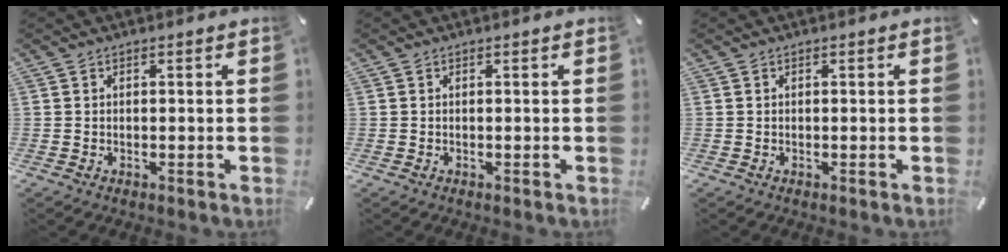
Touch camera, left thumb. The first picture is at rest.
{"total": 0.0}
{"total": 0.0}